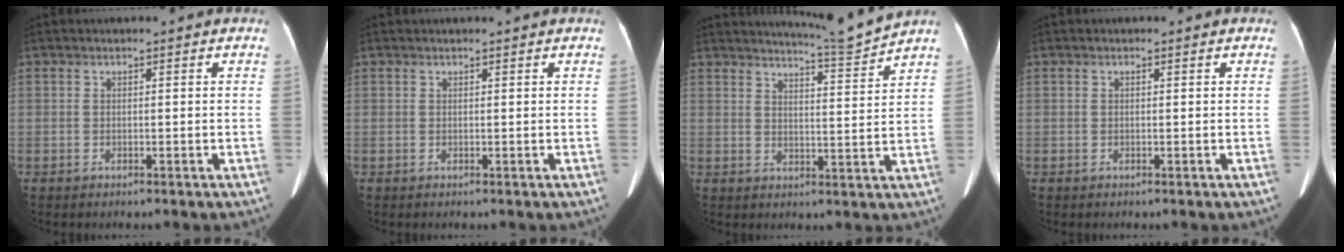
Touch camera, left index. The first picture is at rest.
{"total": 0.9, "force": [0.8, 0.0, 0.4], "torque": [-0.004, 0.014, 0.014]}
{"total": 6.4, "force": [6.0, -2.1, 0.4], "torque": [-0.022, -0.037, 0.096]}
{"total": 0.0}